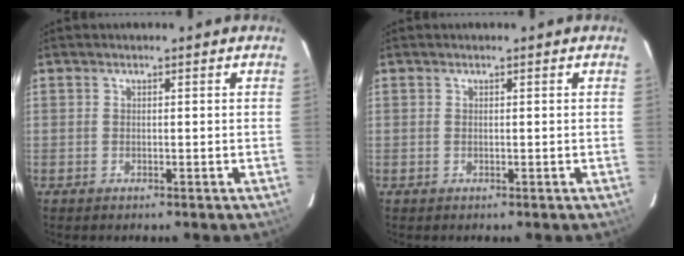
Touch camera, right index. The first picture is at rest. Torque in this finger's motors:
{"motor_torque": [0.00, 0.00, 0.00, 0.01]}